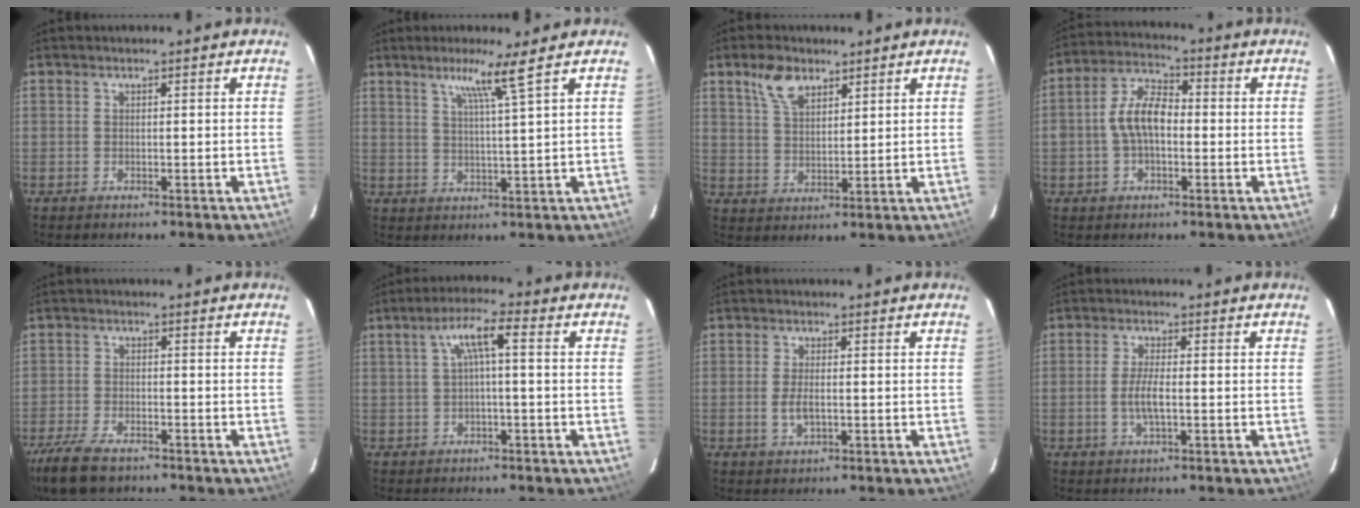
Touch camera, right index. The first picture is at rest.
{"total": 5.6, "force": [3.6, -1.5, 4.1], "torque": [-0.073, -0.010, 0.062]}
{"total": 6.7, "force": [4.3, 3.4, 3.8], "torque": [-0.071, 0.010, 0.083]}
{"total": 8.3, "force": [-0.8, 4.8, 6.7], "torque": [-0.134, 0.020, -0.016]}
{"total": 9.9, "force": [-7.4, 3.8, 5.3], "torque": [-0.144, -0.026, -0.139]}
{"total": 5.2, "force": [0.5, 0.7, 5.1], "torque": [-0.101, 0.013, 0.015]}
{"total": 3.0, "force": [-0.7, 1.3, 2.6], "torque": [-0.051, -0.006, -0.011]}
{"total": 3.9, "force": [-0.9, 0.8, 3.7], "torque": [-0.072, -0.004, -0.015]}